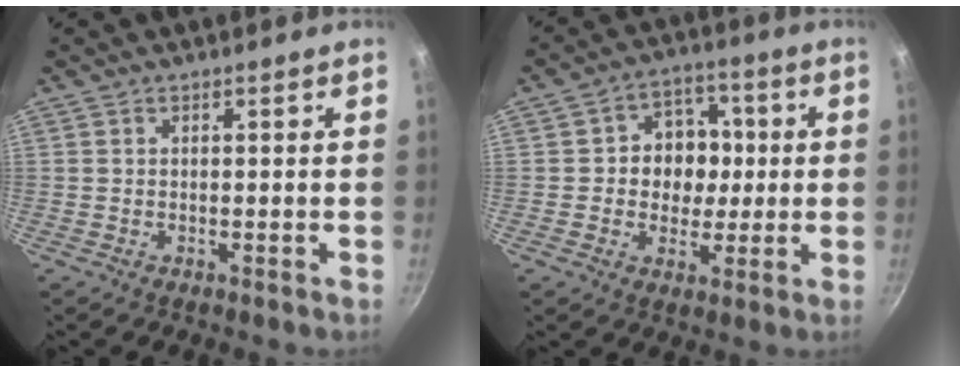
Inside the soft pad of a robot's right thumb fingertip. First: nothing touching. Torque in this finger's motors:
{"motor_torque": [-0.30, 0.54, 0.40, 0.34, 0.13]}